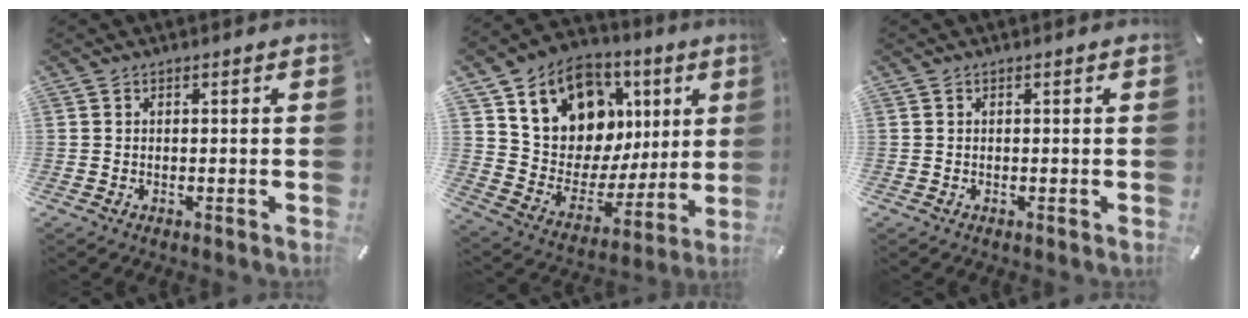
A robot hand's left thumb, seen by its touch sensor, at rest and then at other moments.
{"total": 15.5, "force": [7.9, 12.1, 5.6], "torque": [-0.097, -0.054, 0.155]}
{"total": 0.0}